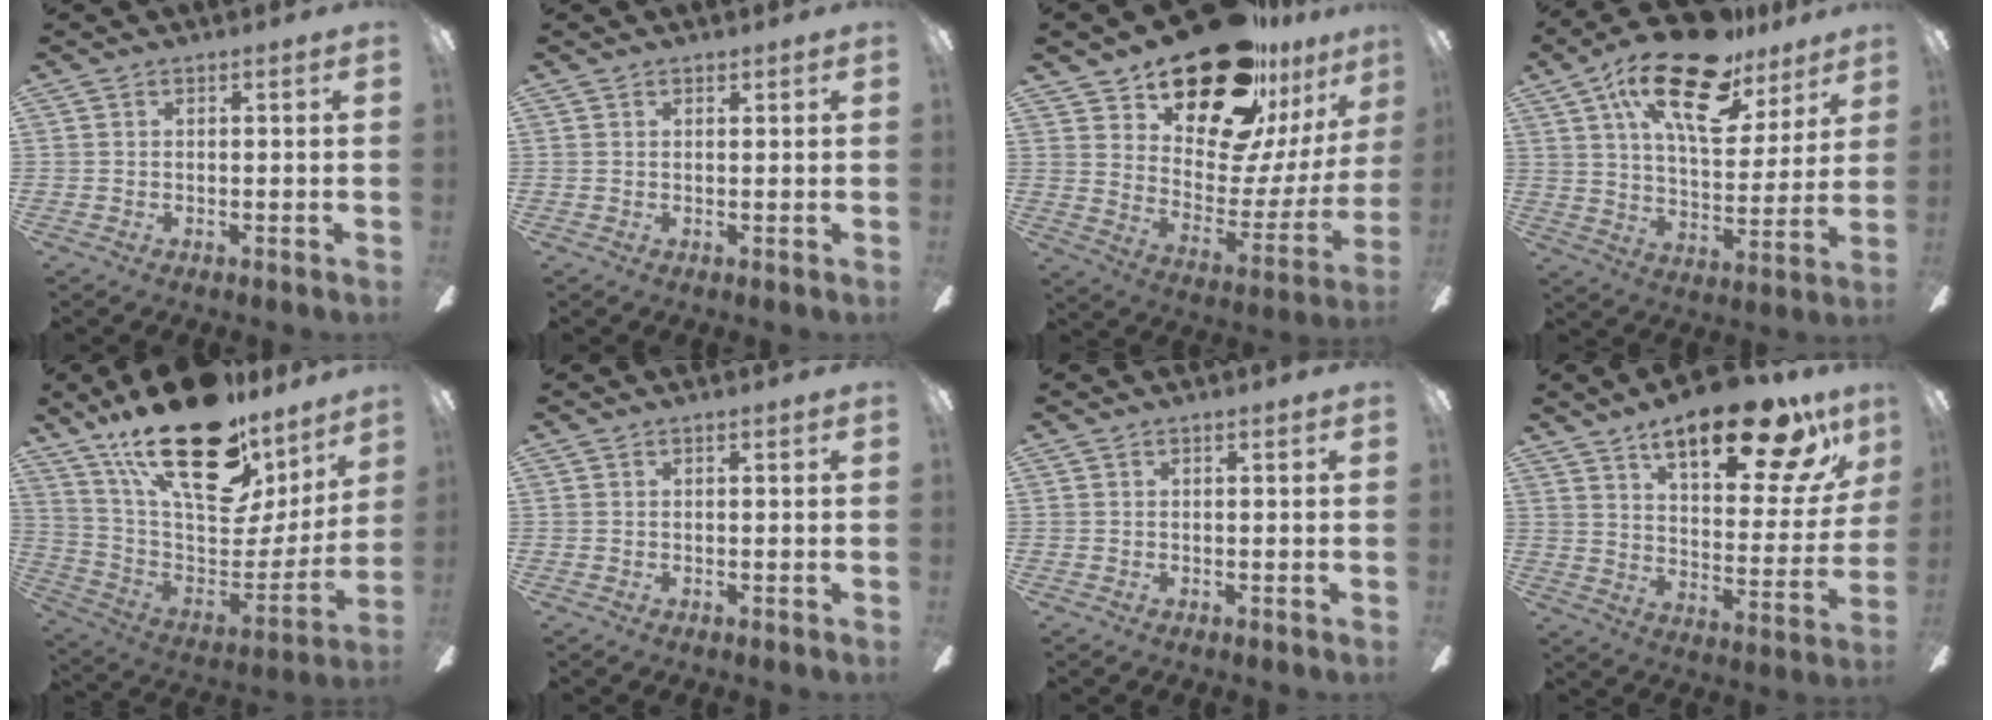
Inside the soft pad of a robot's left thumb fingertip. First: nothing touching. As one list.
[{"total": 0.8, "force": [0.6, 0.4, 0.2], "torque": [0.003, -0.002, 0.010]}, {"total": 25.1, "force": [19.2, 10.8, 12.1], "torque": [-0.176, -0.130, 0.332]}, {"total": 23.5, "force": [14.1, 10.0, 16.0], "torque": [-0.258, -0.066, 0.239]}, {"total": 28.6, "force": [17.9, 12.4, 18.6], "torque": [-0.300, -0.114, 0.312]}, {"total": 0.0}, {"total": 0.0}, {"total": 21.3, "force": [14.2, 7.4, 14.0], "torque": [-0.199, -0.080, 0.225]}]